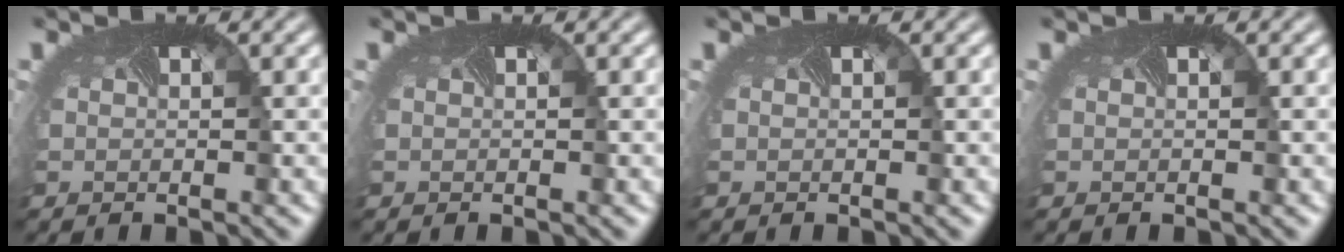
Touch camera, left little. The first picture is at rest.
{"total": 0.0}
{"total": 0.0}
{"total": 0.0}